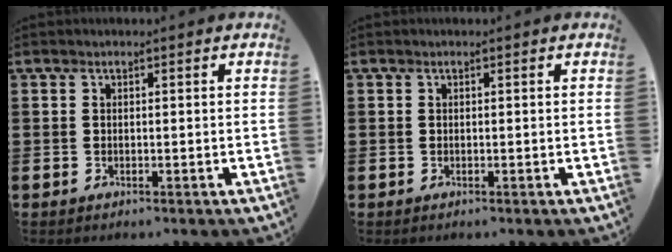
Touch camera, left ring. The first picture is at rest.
{"total": 0.0}